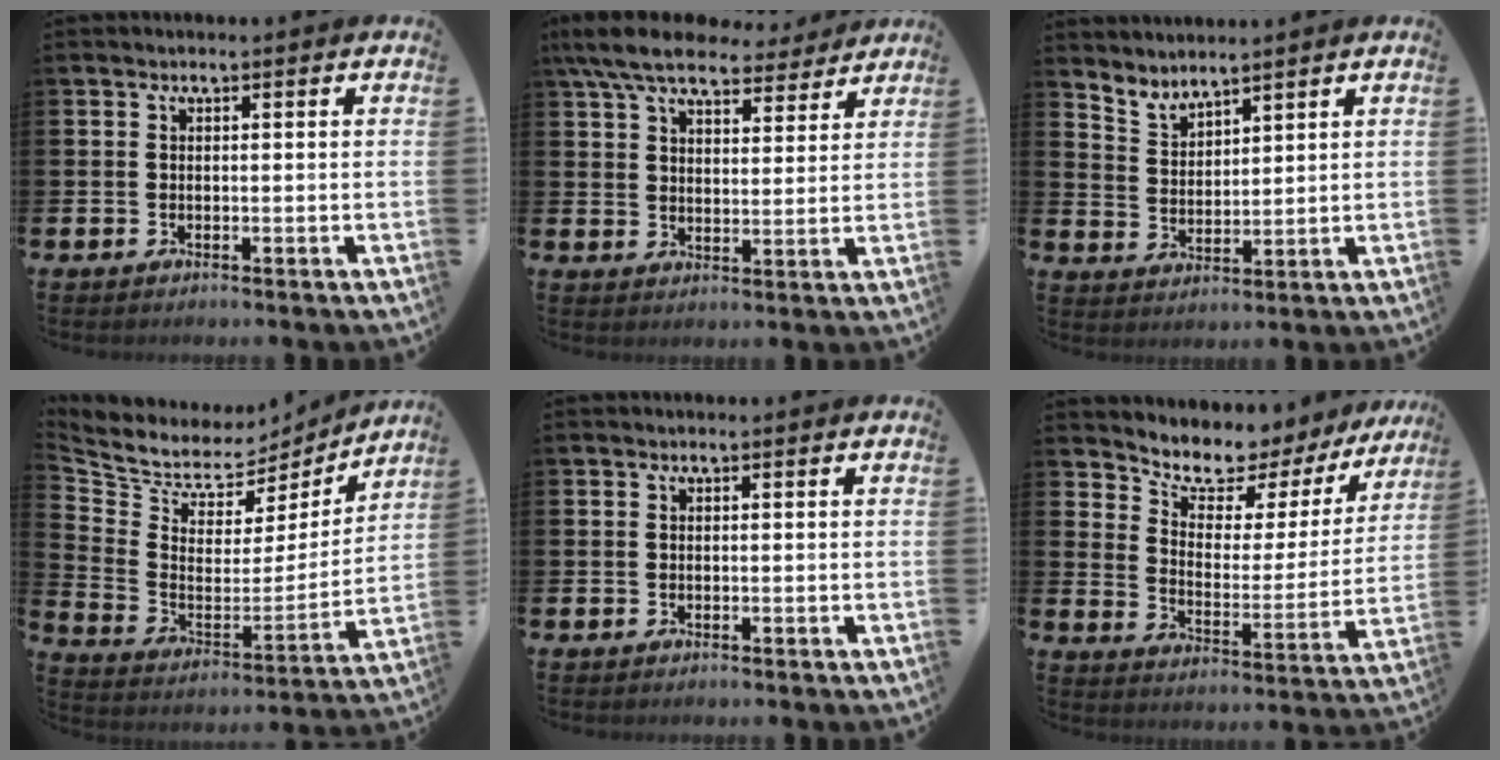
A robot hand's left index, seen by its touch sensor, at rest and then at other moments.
{"total": 8.5, "force": [7.5, 2.6, 3.0], "torque": [-0.072, -0.039, 0.135]}
{"total": 3.8, "force": [3.8, 0.1, -0.2], "torque": [-0.010, -0.026, 0.070]}
{"total": 7.1, "force": [6.5, 2.7, 0.5], "torque": [-0.056, -0.058, 0.109]}
{"total": 0.0}
{"total": 7.8, "force": [7.2, 2.6, 1.6], "torque": [-0.064, -0.058, 0.122]}